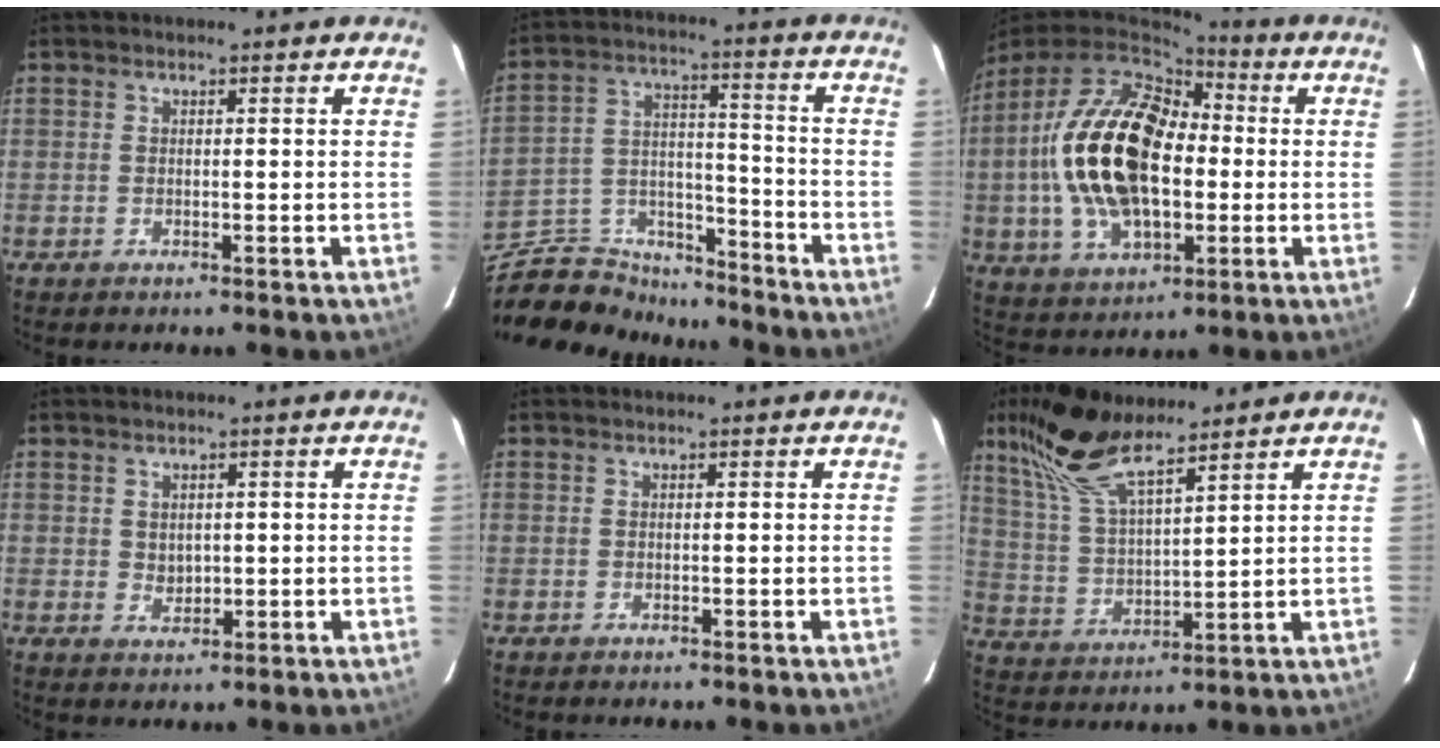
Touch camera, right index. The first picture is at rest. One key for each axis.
{"total": 15.6, "fx": -13.4, "fy": 6.7, "fz": 4.5, "tx": -0.106, "ty": 0.034, "tz": -0.215}
{"total": 23.4, "fx": -0.3, "fy": 13.6, "fz": 19.1, "tx": -0.402, "ty": 0.011, "tz": -0.002}
{"total": 2.6, "fx": 0.5, "fy": 2.1, "fz": 1.4, "tx": -0.021, "ty": 0.003, "tz": 0.014}
{"total": 0.0}
{"total": 13.5, "fx": 10.0, "fy": 3.9, "fz": 8.2, "tx": -0.164, "ty": 0.023, "tz": 0.202}